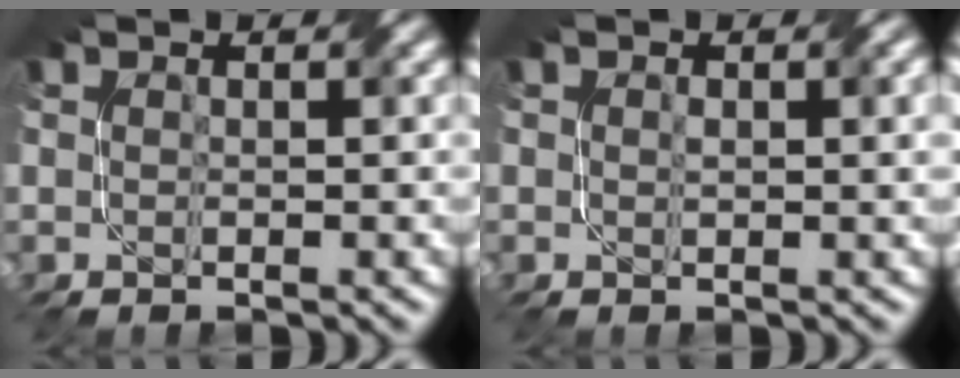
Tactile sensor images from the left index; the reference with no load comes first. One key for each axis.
{"total": 1.8, "fx": 0.4, "fy": 0.8, "fz": 1.5, "tx": -0.022, "ty": -0.001, "tz": 0.010}